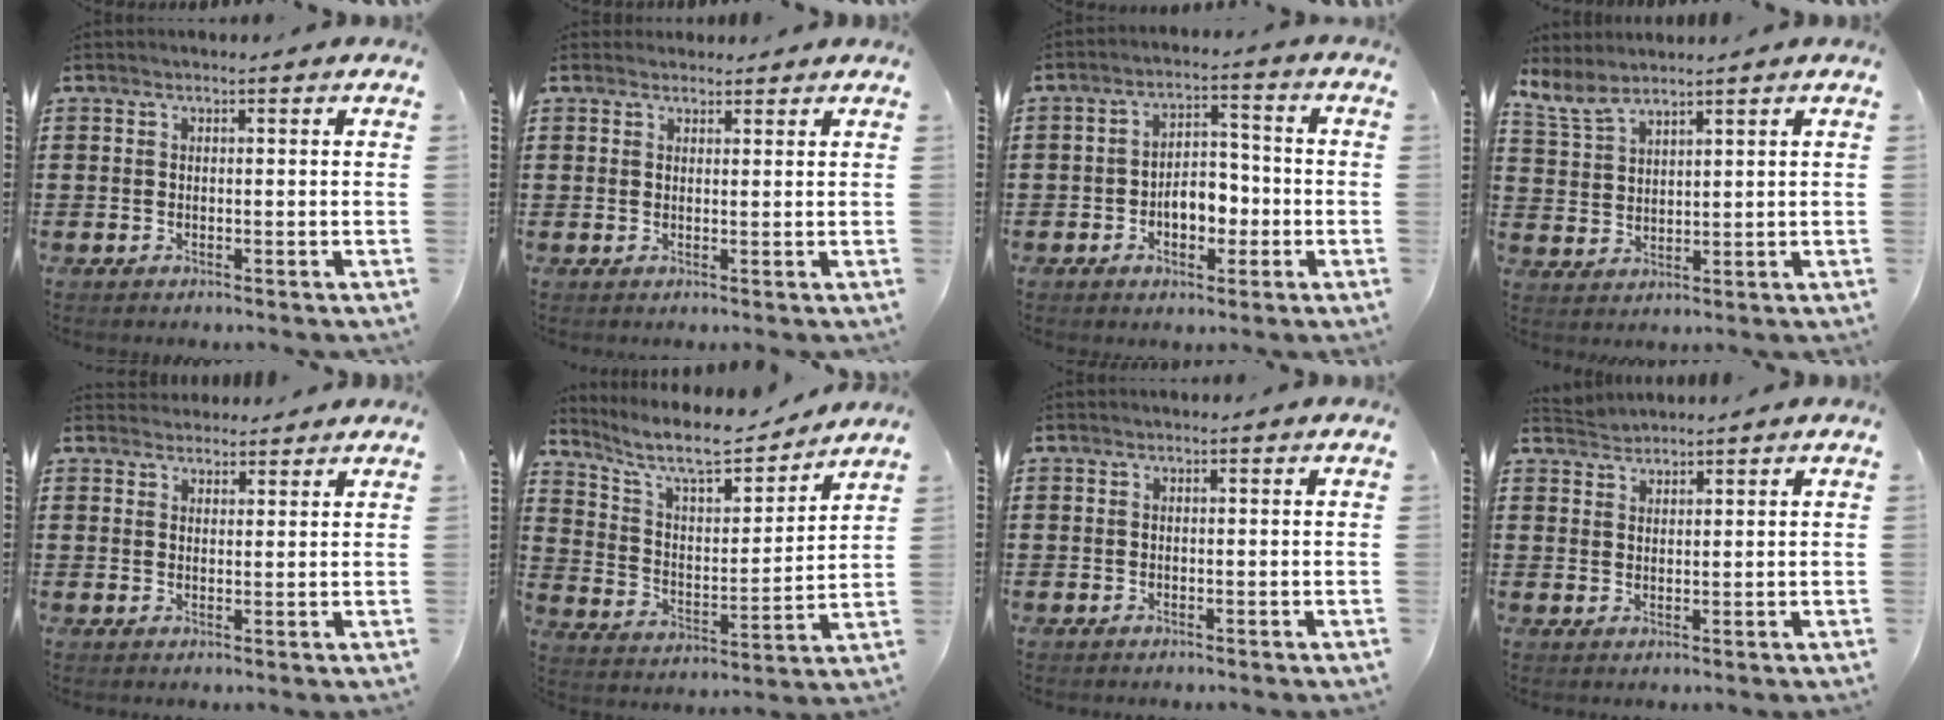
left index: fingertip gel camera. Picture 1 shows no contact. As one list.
[{"total": 1.5, "force": [1.4, 0.5, 0.0], "torque": [-0.004, 0.003, 0.029]}, {"total": 5.5, "force": [-1.6, 3.3, 4.1], "torque": [-0.061, 0.004, -0.034]}, {"total": 5.2, "force": [4.4, 1.5, 2.4], "torque": [-0.061, -0.012, 0.083]}, {"total": 2.5, "force": [2.4, 0.7, -0.2], "torque": [-0.004, 0.000, 0.047]}, {"total": 9.6, "force": [8.2, 2.1, 4.5], "torque": [-0.111, -0.052, 0.141]}, {"total": 0.0}, {"total": 1.9, "force": [1.9, 0.0, -0.2], "torque": [-0.002, 0.001, 0.038]}]